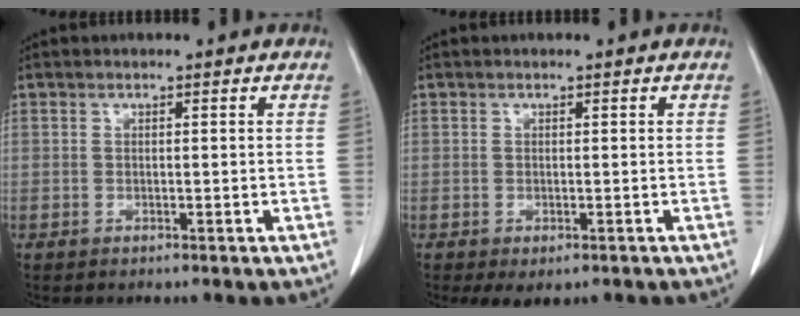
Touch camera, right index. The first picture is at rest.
{"total": 2.3, "force": [-1.2, 1.5, 1.2], "torque": [-0.011, -0.001, -0.009]}